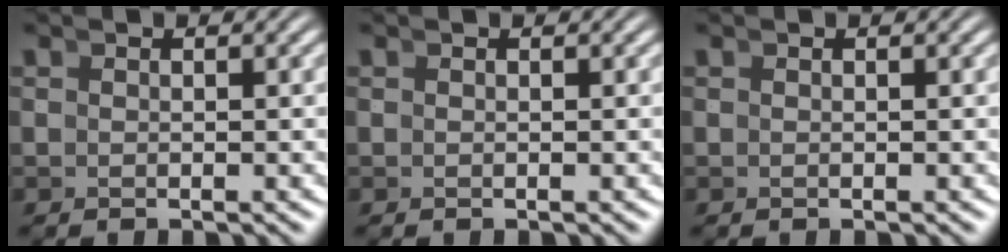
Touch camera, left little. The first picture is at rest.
{"total": 0.0}
{"total": 0.0}